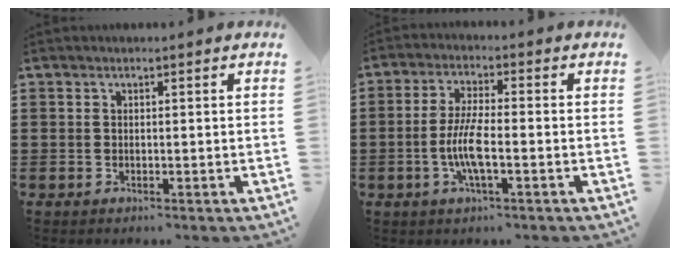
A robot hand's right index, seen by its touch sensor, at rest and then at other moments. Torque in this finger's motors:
{"motor_torque": [2.14, 0.00, 0.28, 0.09]}